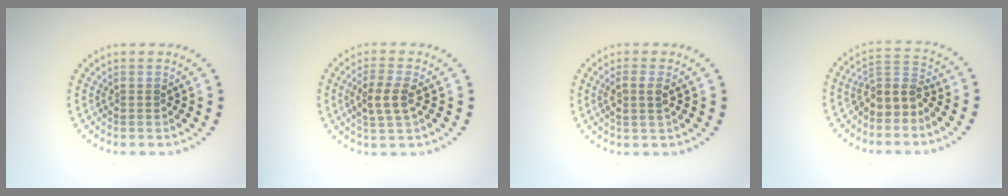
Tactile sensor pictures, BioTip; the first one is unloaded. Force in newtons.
{"total": 2.8, "press": 2.6, "slide": 0.9}
{"total": 1.9, "press": 1.7, "slide": 0.9}
{"total": 3.4, "press": 2.8, "slide": 1.9}